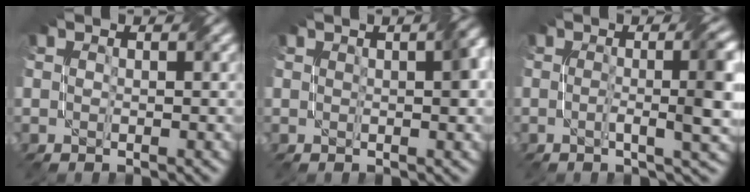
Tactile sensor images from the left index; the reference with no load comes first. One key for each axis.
{"total": 3.0, "fx": 0.7, "fy": 0.7, "fz": 2.8, "tx": -0.033, "ty": 0.012, "tz": 0.010}
{"total": 6.7, "fx": -0.1, "fy": 1.7, "fz": 6.5, "tx": -0.075, "ty": 0.006, "tz": -0.005}